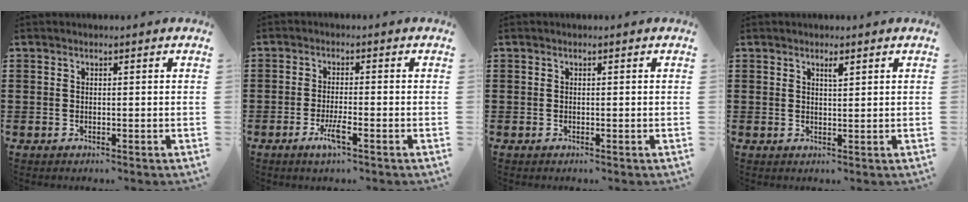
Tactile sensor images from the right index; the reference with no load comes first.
{"total": 3.3, "force": [-1.7, 0.2, 2.9], "torque": [-0.060, -0.010, -0.033]}
{"total": 0.0}
{"total": 1.4, "force": [1.0, 0.3, 1.0], "torque": [-0.012, -0.002, 0.014]}